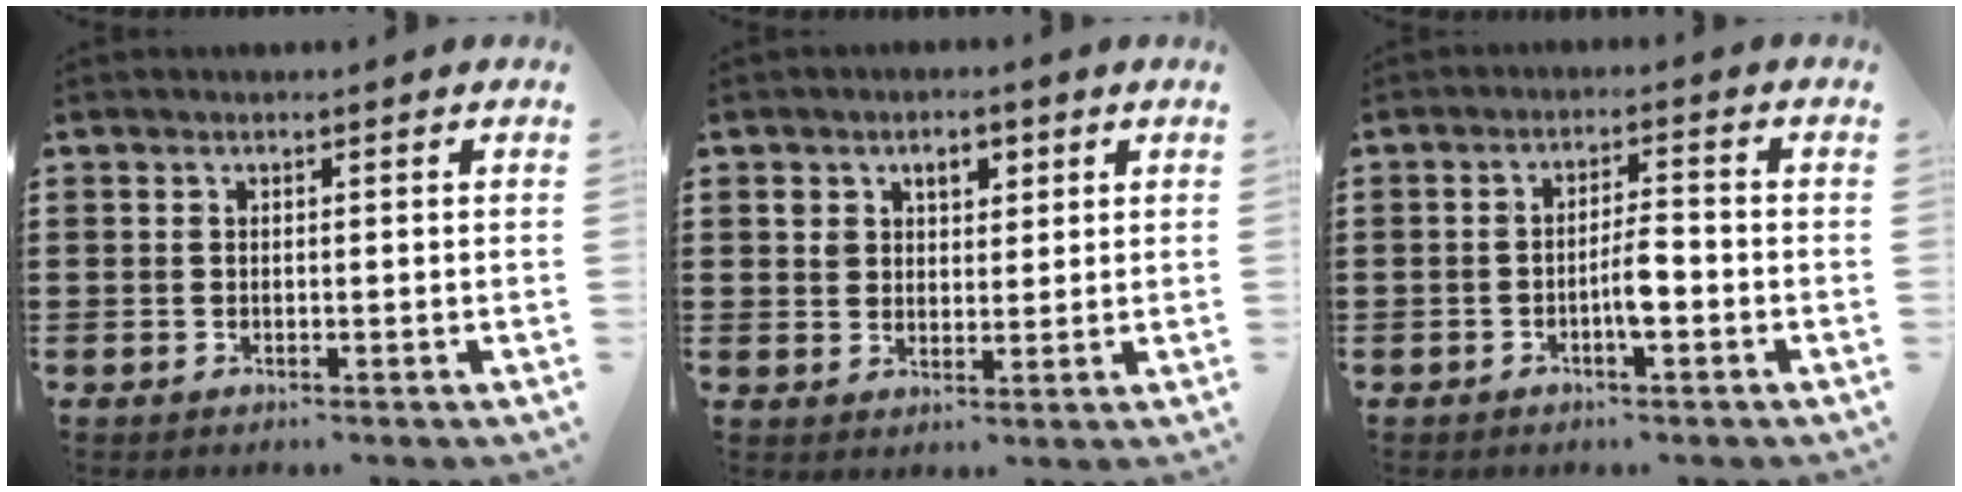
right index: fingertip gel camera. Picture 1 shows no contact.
{"total": 3.6, "force": [1.8, 2.8, 1.4], "torque": [-0.034, 0.011, 0.027]}
{"total": 4.0, "force": [-1.4, 0.8, 3.7], "torque": [-0.070, 0.002, -0.028]}